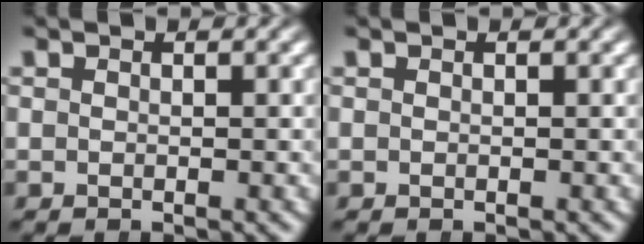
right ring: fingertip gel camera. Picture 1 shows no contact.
{"total": 0.0}